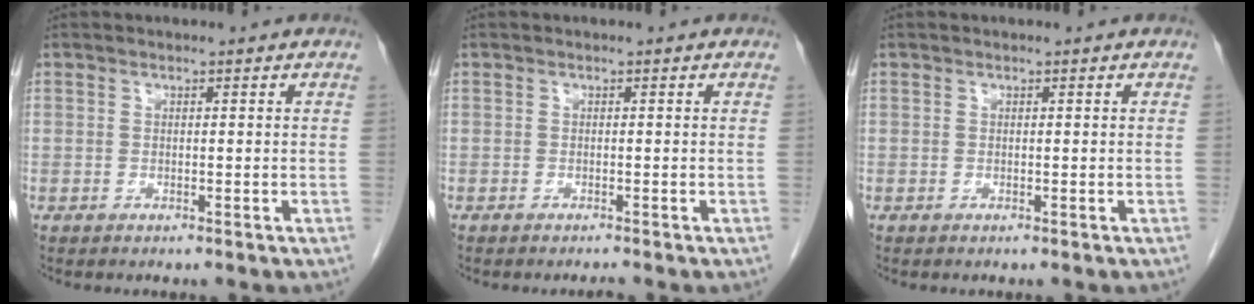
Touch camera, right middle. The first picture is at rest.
{"total": 0.6, "force": [-0.5, -0.2, 0.1], "torque": [-0.005, -0.002, -0.008]}
{"total": 0.0}